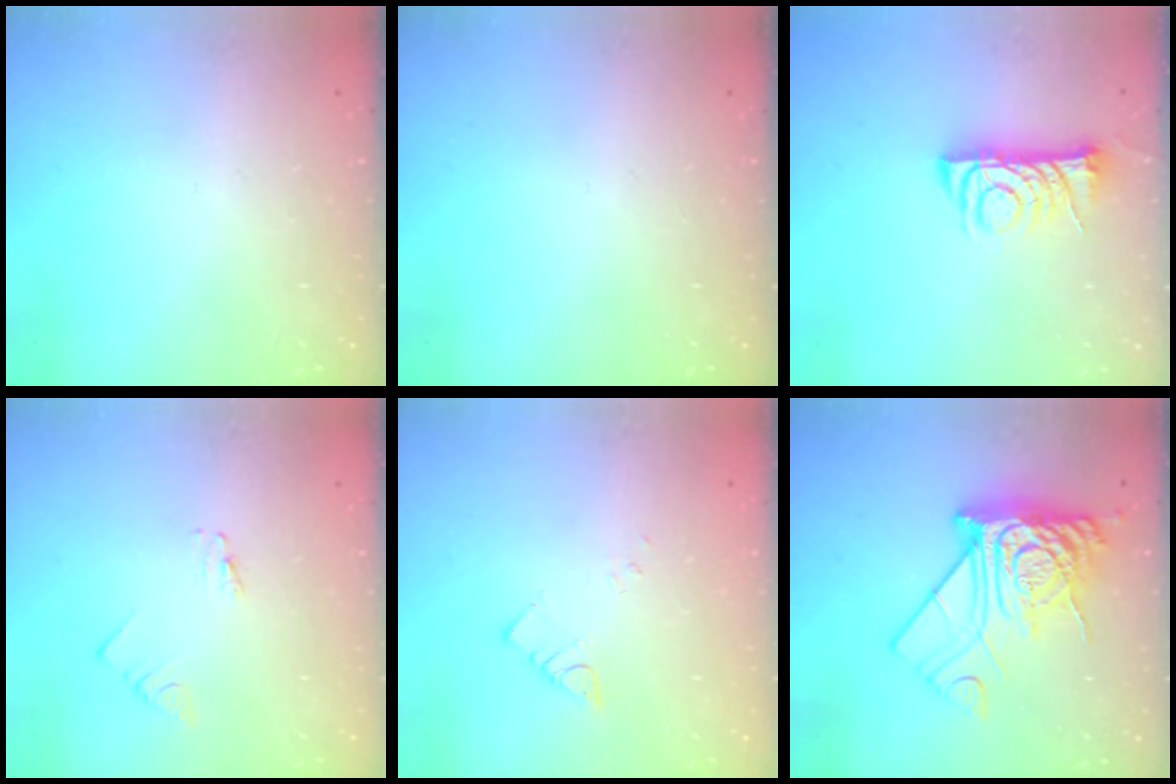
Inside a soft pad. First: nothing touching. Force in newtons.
{"total": 0.0}
{"total": 7.6, "press": 7.5, "slide": 0.9}
{"total": 0.7, "press": 0.7, "slide": 0.1}
{"total": 2.5, "press": 2.5, "slide": 0.3}
{"total": 15.8, "press": 15.8, "slide": 1.6}